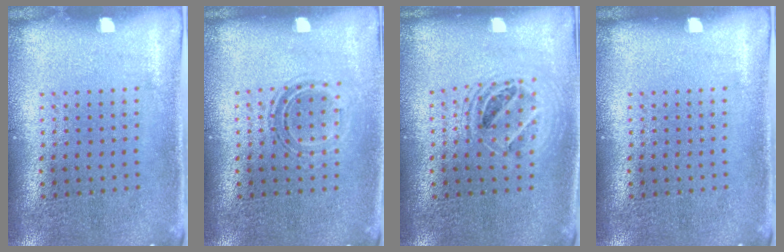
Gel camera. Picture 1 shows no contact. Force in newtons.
{"total": 1.1, "press": 1.0, "slide": 0.5}
{"total": 1.5, "press": 1.3, "slide": 0.7}
{"total": 0.0}